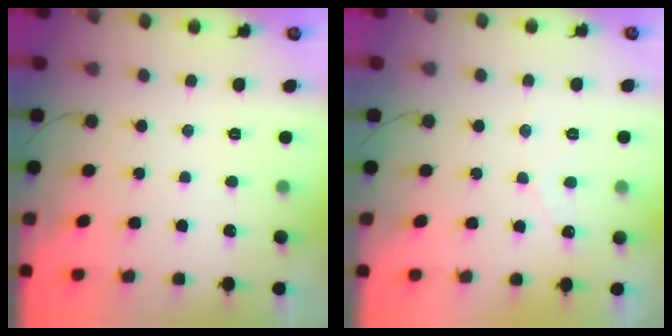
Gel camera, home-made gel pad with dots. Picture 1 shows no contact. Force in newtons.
{"total": 1.6, "press": 1.6, "slide": 0.1}